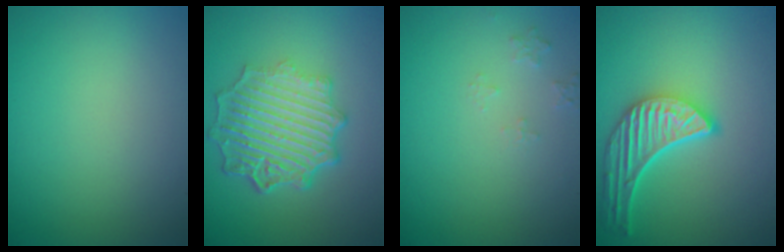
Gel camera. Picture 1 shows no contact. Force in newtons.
{"total": 7.1, "press": 5.3, "slide": 4.7}
{"total": 1.1, "press": 1.1, "slide": 0.2}
{"total": 5.4, "press": 4.3, "slide": 3.3}